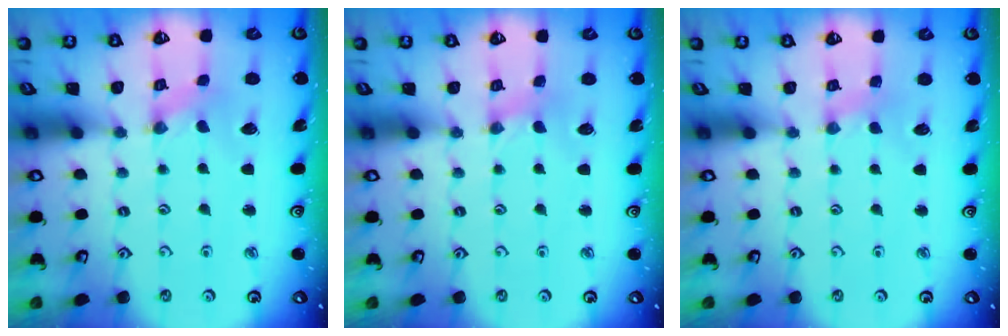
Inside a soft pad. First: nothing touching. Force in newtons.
{"total": 2.1, "press": 2.0, "slide": 0.4}
{"total": 2.4, "press": 2.3, "slide": 0.5}